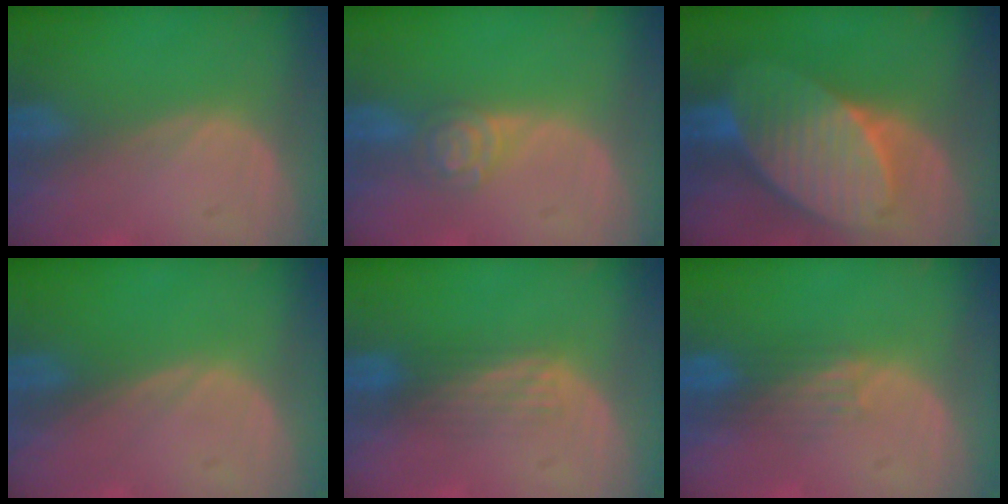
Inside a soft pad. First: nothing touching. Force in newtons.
{"total": 4.4, "press": 3.9, "slide": 1.9}
{"total": 10.6, "press": 10.5, "slide": 0.8}
{"total": 0.0}
{"total": 2.9, "press": 2.9, "slide": 0.2}
{"total": 3.6, "press": 3.0, "slide": 2.0}